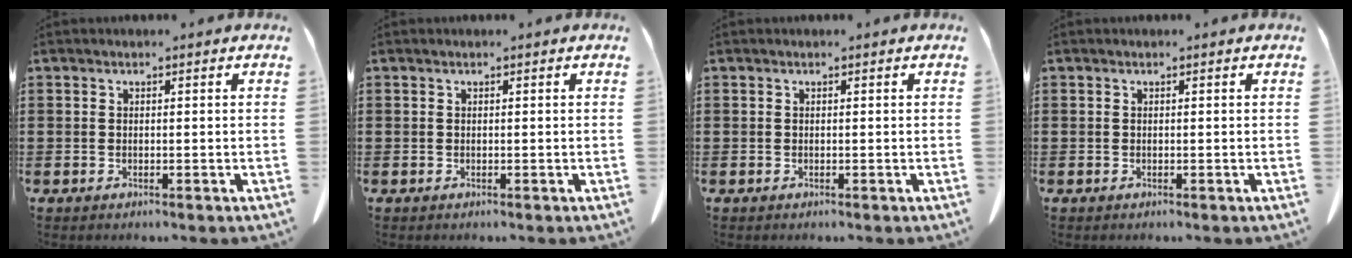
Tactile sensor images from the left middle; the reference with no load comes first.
{"total": 0.0}
{"total": 0.0}
{"total": 0.0}